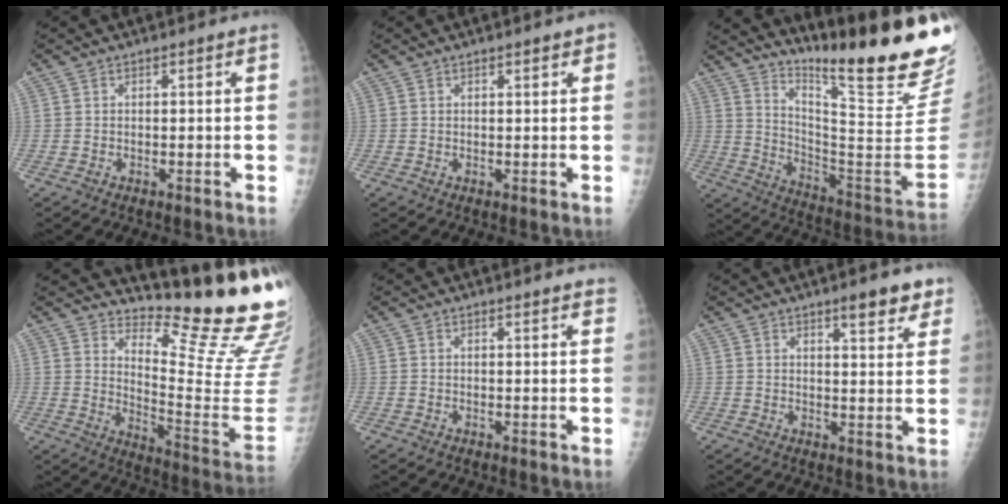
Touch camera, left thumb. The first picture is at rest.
{"total": 1.6, "force": [1.0, 0.5, 1.1], "torque": [-0.011, -0.002, 0.011]}
{"total": 27.1, "force": [20.4, 2.1, 17.7], "torque": [-0.245, -0.161, 0.295]}
{"total": 18.9, "force": [16.2, 1.8, 9.5], "torque": [-0.116, -0.193, 0.217]}
{"total": 2.8, "force": [2.7, 0.4, 0.7], "torque": [-0.004, -0.011, 0.020]}
{"total": 6.6, "force": [4.7, 1.8, 4.3], "torque": [-0.037, -0.026, 0.062]}